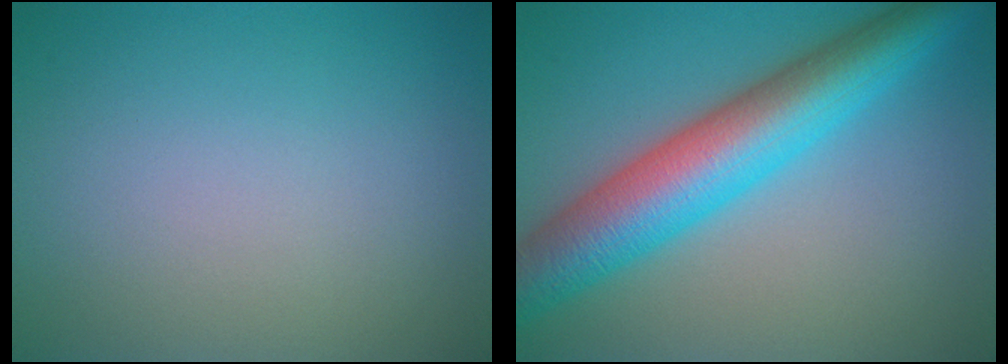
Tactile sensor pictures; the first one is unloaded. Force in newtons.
{"total": 9.5, "press": 9.5, "slide": 0.2}